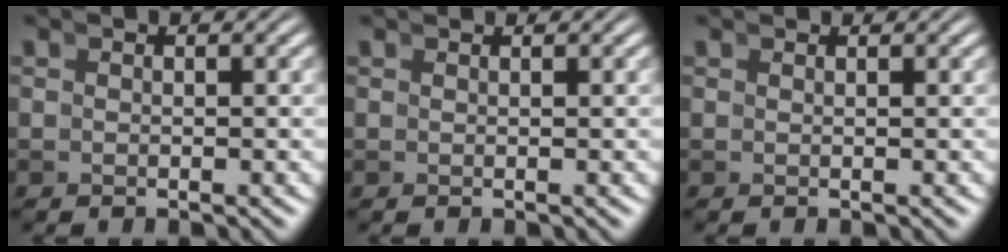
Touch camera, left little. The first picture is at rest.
{"total": 0.8, "force": [0.7, -0.4, -0.1], "torque": [0.013, 0.005, 0.011]}
{"total": 0.8, "force": [0.7, -0.4, -0.1], "torque": [0.012, 0.004, 0.013]}